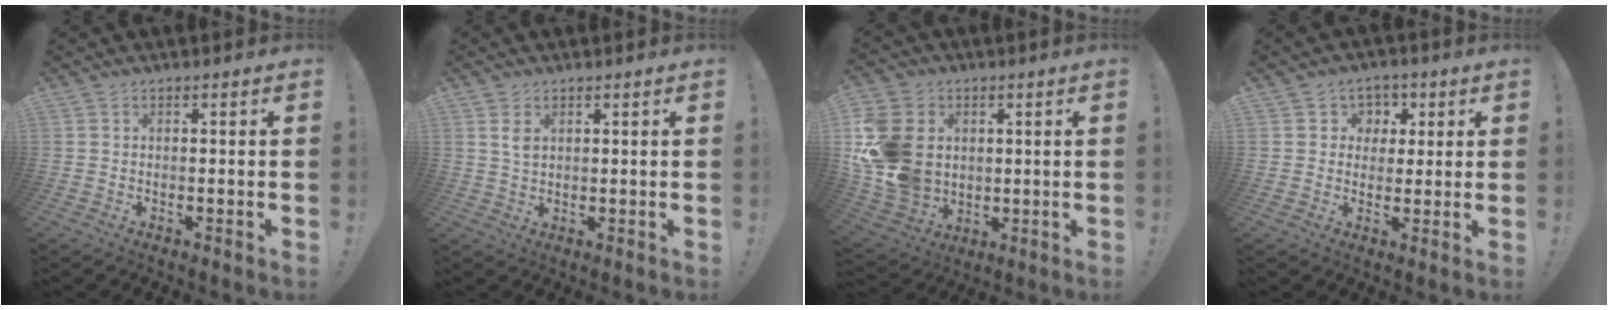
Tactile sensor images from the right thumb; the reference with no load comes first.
{"total": 3.1, "force": [1.4, 1.7, 2.2], "torque": [-0.031, -0.004, 0.021]}
{"total": 18.5, "force": [1.6, 15.0, 10.6], "torque": [-0.219, 0.001, 0.041]}
{"total": 5.5, "force": [0.8, 5.4, 0.9], "torque": [-0.002, -0.004, 0.015]}